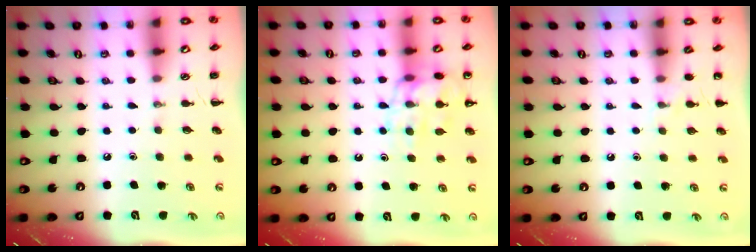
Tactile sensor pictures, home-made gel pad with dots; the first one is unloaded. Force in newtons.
{"total": 14.9, "press": 14.7, "slide": 2.6}
{"total": 3.8, "press": 3.6, "slide": 1.3}